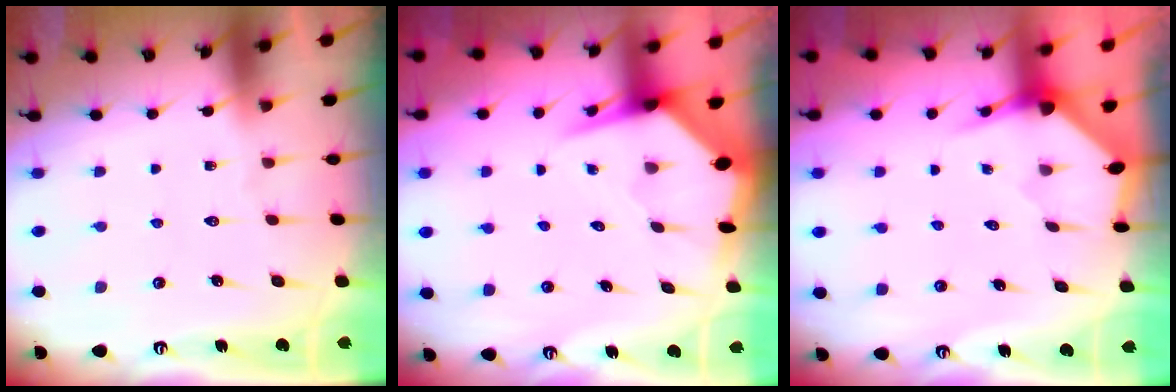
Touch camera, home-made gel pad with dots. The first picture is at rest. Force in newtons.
{"total": 5.3, "press": 5.2, "slide": 0.5}
{"total": 3.3, "press": 3.3, "slide": 0.1}